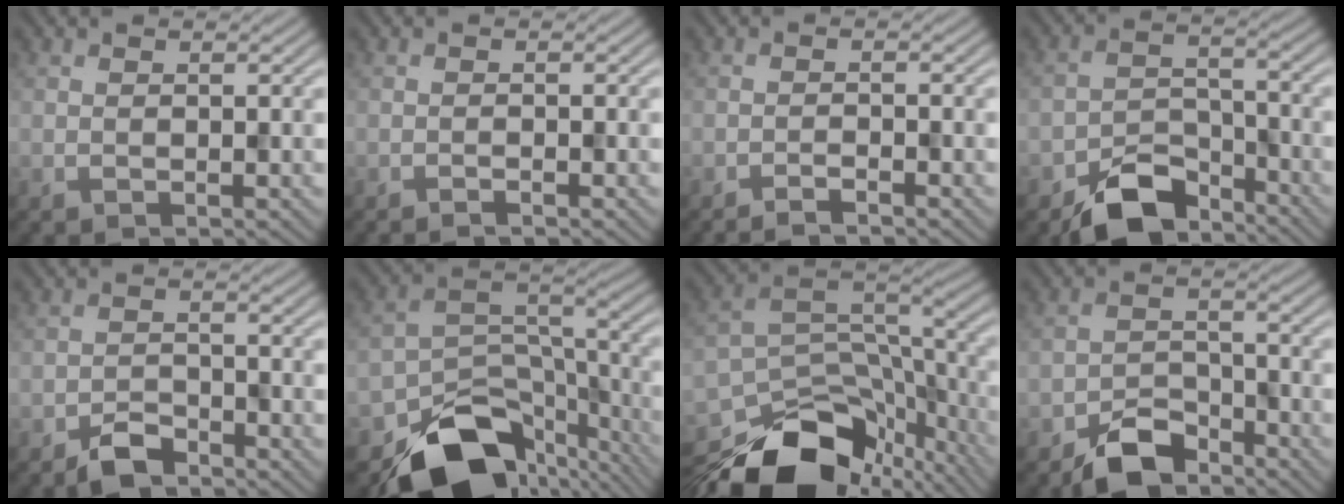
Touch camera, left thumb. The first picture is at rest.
{"total": 0.8, "force": [-0.7, 0.0, 0.4], "torque": [-0.007, 0.002, -0.014]}
{"total": 1.8, "force": [-1.6, 0.1, 0.9], "torque": [-0.015, 0.003, -0.032]}
{"total": 8.5, "force": [-6.4, 4.1, 3.9], "torque": [-0.064, -0.009, -0.122]}
{"total": 3.6, "force": [-2.9, 1.5, 1.5], "torque": [-0.025, 0.001, -0.062]}
{"total": 14.7, "force": [-10.4, 7.8, 6.8], "torque": [-0.123, -0.025, -0.159]}
{"total": 16.7, "force": [-12.1, 7.6, 8.6], "torque": [-0.199, -0.031, -0.179]}
{"total": 6.8, "force": [-5.2, 3.2, 3.0], "torque": [-0.049, -0.003, -0.106]}